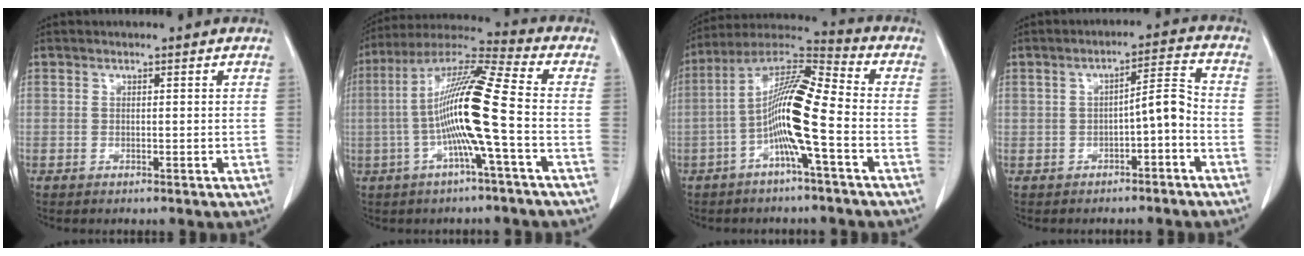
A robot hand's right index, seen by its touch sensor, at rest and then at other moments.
{"total": 13.9, "force": [-2.3, -0.7, 13.6], "torque": [-0.261, 0.013, -0.057]}
{"total": 12.3, "force": [-3.2, 0.4, 11.9], "torque": [-0.230, 0.021, -0.069]}
{"total": 4.9, "force": [-1.5, 1.2, 4.5], "torque": [-0.069, 0.025, -0.018]}